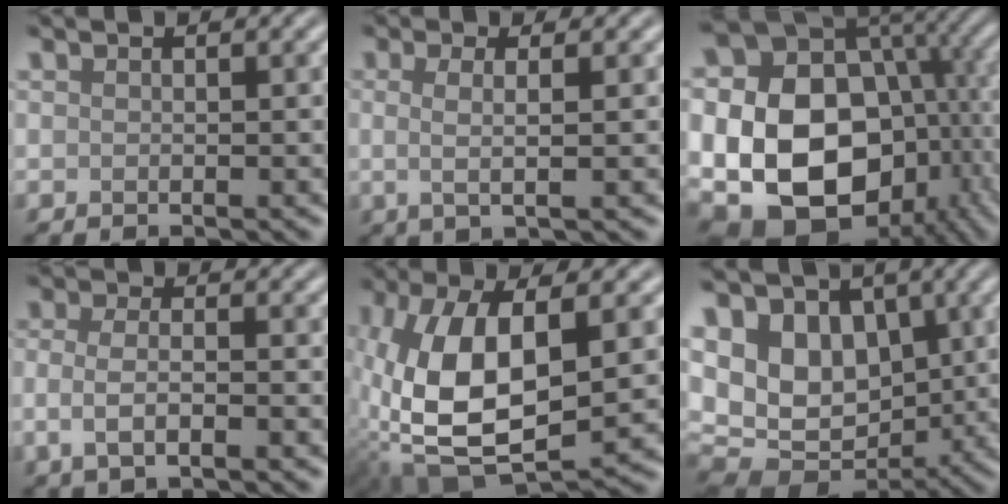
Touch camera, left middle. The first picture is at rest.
{"total": 2.6, "force": [0.1, 0.7, 2.5], "torque": [-0.048, -0.001, 0.000]}
{"total": 21.9, "force": [-2.4, 16.7, 14.1], "torque": [-0.277, -0.021, -0.025]}
{"total": 3.1, "force": [-0.9, 1.2, 2.7], "torque": [-0.057, -0.003, -0.021]}
{"total": 12.9, "force": [-0.3, 6.7, 11.0], "torque": [-0.234, -0.017, 0.000]}
{"total": 11.2, "force": [2.0, 8.5, 7.1], "torque": [-0.129, 0.013, 0.034]}